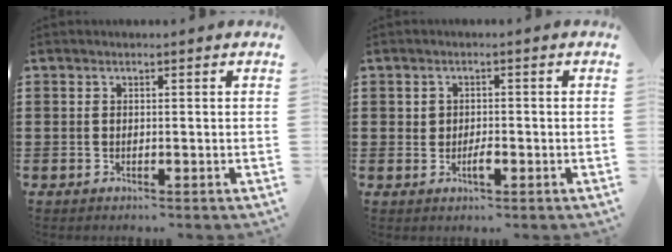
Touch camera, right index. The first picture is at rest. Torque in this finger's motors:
{"motor_torque": [0.19, -0.11, 0.01, 0.00]}